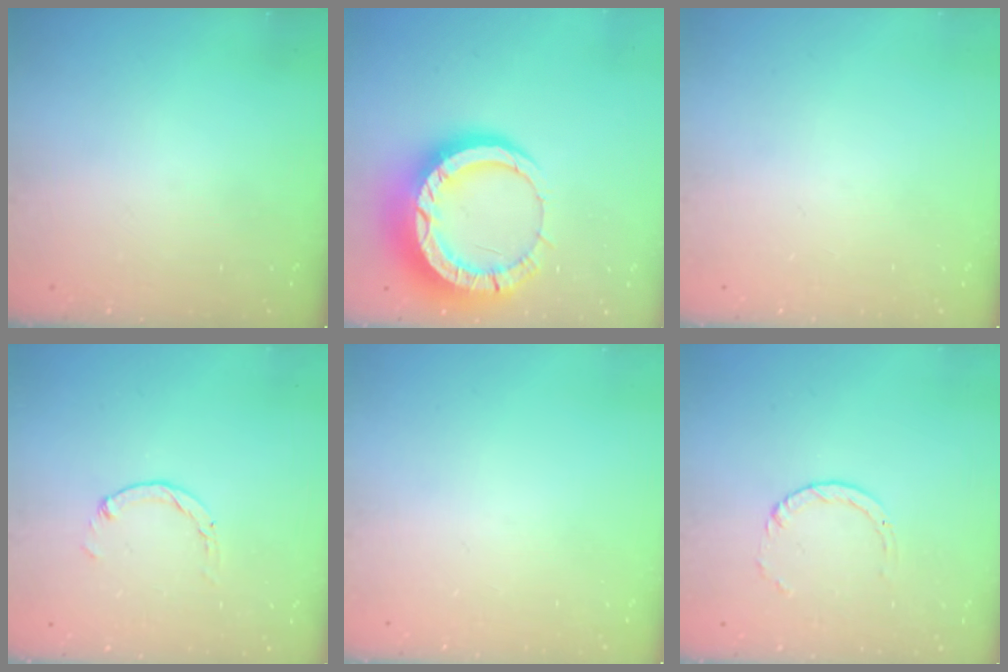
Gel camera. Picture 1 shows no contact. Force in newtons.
{"total": 18.7, "press": 18.6, "slide": 1.9}
{"total": 0.0}
{"total": 1.5, "press": 1.5, "slide": 0.2}
{"total": 0.0}
{"total": 1.0, "press": 1.0, "slide": 0.1}